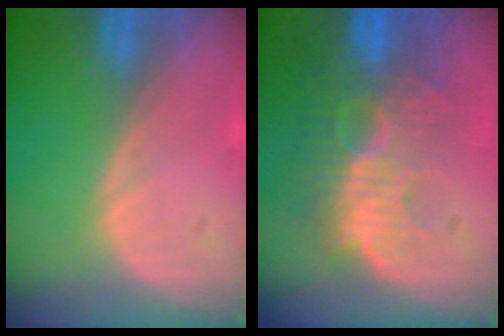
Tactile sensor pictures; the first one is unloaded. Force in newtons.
{"total": 11.0, "press": 9.7, "slide": 5.3}